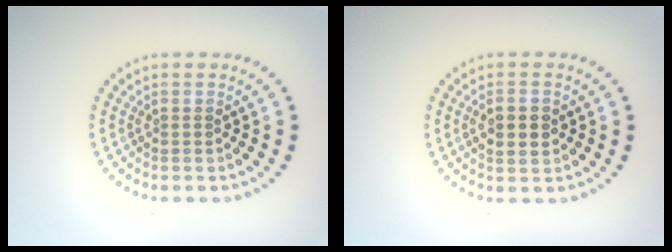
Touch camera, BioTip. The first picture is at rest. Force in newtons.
{"total": 2.2, "press": 2.2, "slide": 0.0}